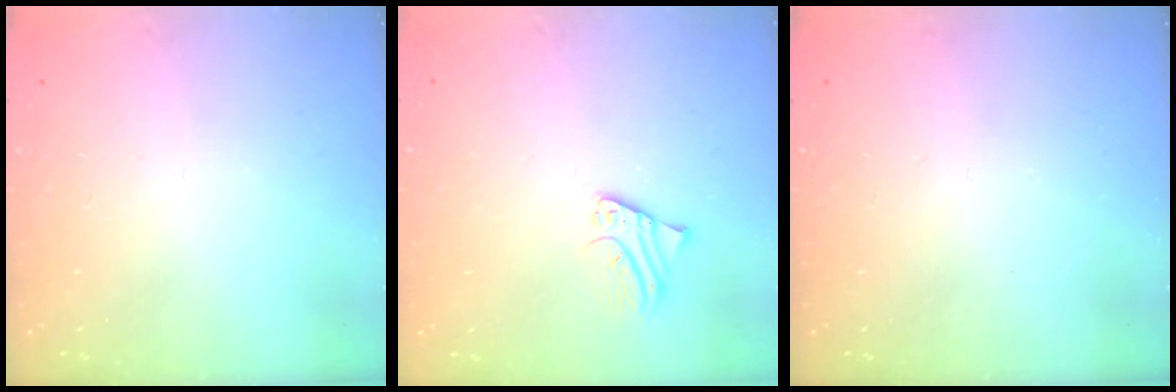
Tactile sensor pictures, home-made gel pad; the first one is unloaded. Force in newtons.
{"total": 1.9, "press": 1.9, "slide": 0.1}
{"total": 0.0}